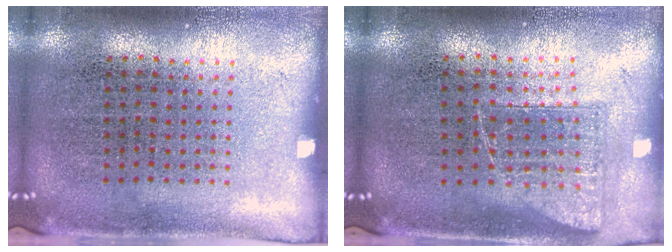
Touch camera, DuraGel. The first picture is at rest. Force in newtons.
{"total": 1.0, "press": 0.9, "slide": 0.5}